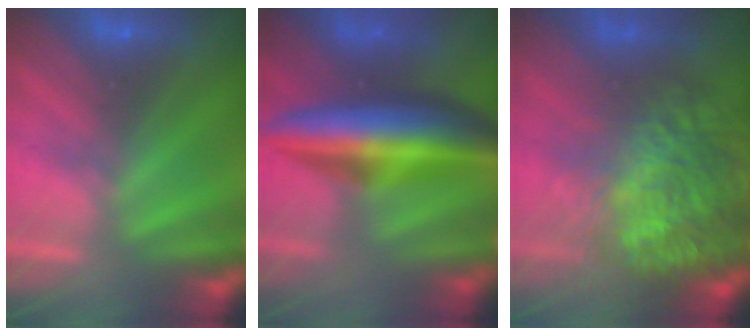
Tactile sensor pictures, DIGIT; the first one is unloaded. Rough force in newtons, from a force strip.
{"total": 9.0}
{"total": 11.8}